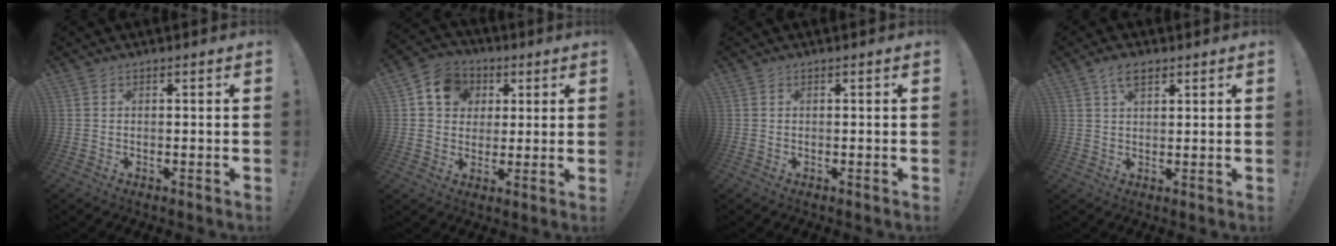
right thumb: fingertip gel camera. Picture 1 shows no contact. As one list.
[{"total": 10.6, "force": [3.0, 9.2, 4.4], "torque": [-0.069, 0.003, 0.064]}, {"total": 0.0}, {"total": 4.9, "force": [2.7, 2.7, 3.1], "torque": [-0.056, -0.004, 0.049]}]